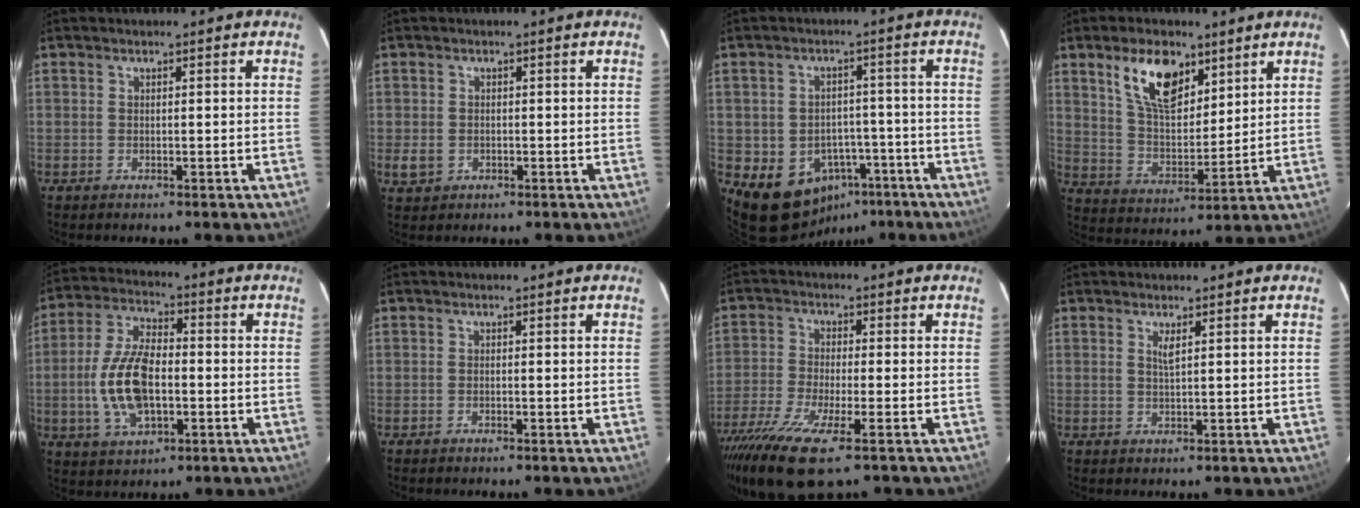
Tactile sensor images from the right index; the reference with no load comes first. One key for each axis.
{"total": 3.2, "fx": -0.5, "fy": 3.0, "fz": 1.1, "tx": -0.024, "ty": 0.000, "tz": -0.005}
{"total": 10.3, "fx": -5.3, "fy": 8.2, "fz": 3.3, "tx": -0.071, "ty": 0.029, "tz": -0.042}
{"total": 12.6, "fx": 7.1, "fy": 6.3, "fz": 8.2, "tx": -0.144, "ty": 0.010, "tz": 0.139}
{"total": 13.2, "fx": -2.3, "fy": 6.8, "fz": 11.1, "tx": -0.231, "ty": 0.006, "tz": -0.039}
{"total": 0.0}
{"total": 14.7, "fx": -9.4, "fy": 3.2, "fz": 10.9, "tx": -0.234, "ty": -0.062, "tz": -0.179}
{"total": 1.5, "fx": 0.7, "fy": 0.2, "fz": 1.3, "tx": -0.023, "ty": 0.000, "tz": 0.011}